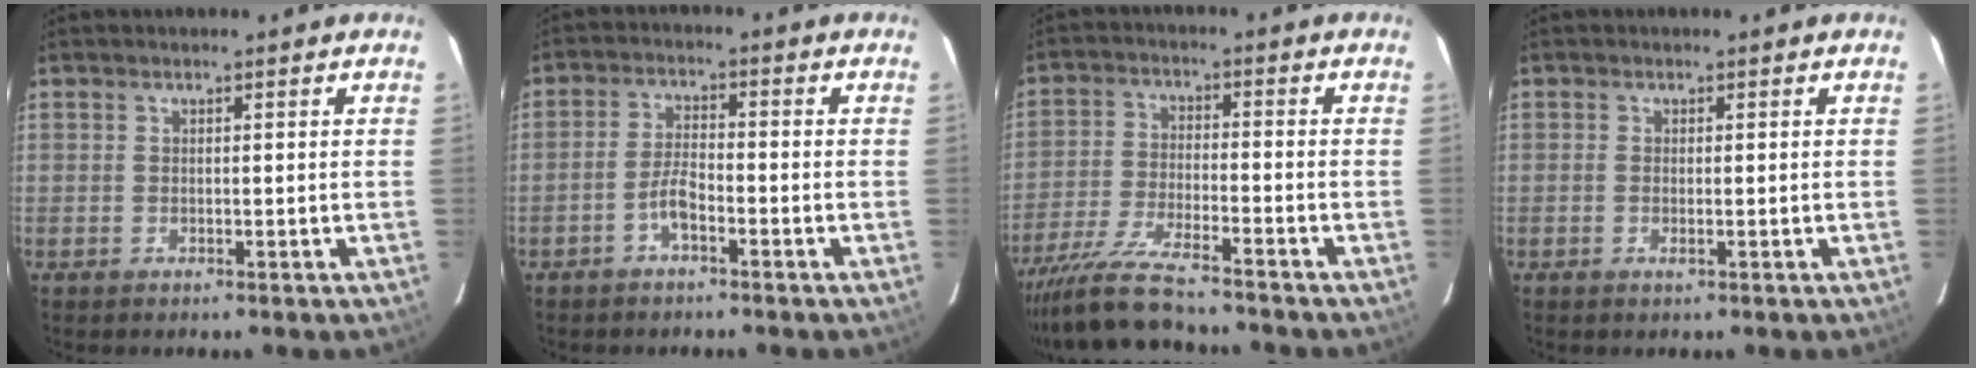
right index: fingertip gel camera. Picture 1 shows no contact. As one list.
[{"total": 3.8, "force": [-2.3, 1.1, 2.8], "torque": [-0.064, 0.009, -0.046]}, {"total": 12.3, "force": [-11.2, 0.7, 5.0], "torque": [-0.113, -0.021, -0.201]}, {"total": 0.7, "force": [0.0, 0.2, 0.7], "torque": [-0.014, 0.000, -0.002]}]